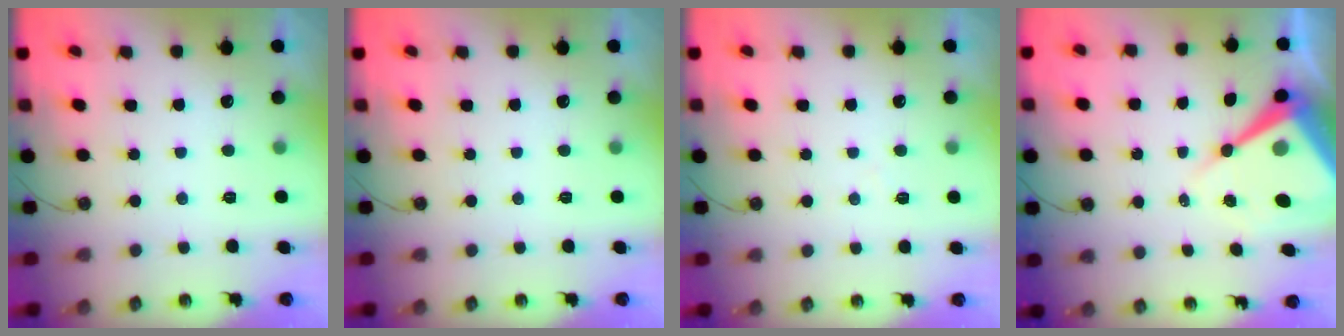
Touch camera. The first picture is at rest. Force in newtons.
{"total": 0.0}
{"total": 4.1, "press": 4.1, "slide": 0.6}
{"total": 12.1, "press": 12.1, "slide": 1.1}